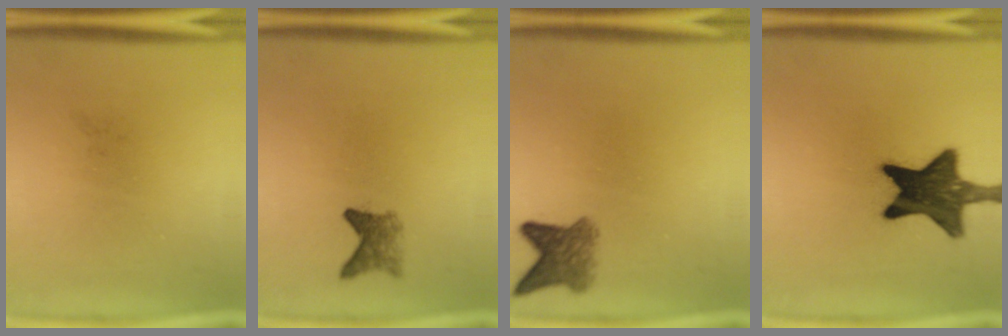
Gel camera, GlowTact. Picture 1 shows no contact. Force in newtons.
{"total": 2.7}
{"total": 4.5}
{"total": 14.9}